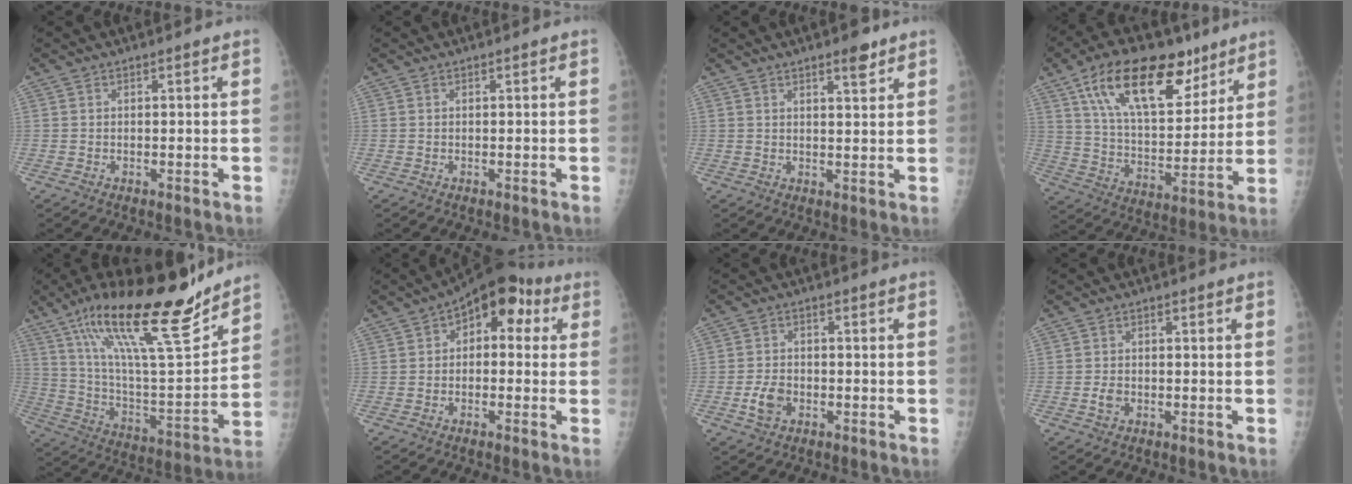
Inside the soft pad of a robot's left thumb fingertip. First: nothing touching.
{"total": 0.0}
{"total": 4.0, "force": [2.8, 1.1, 2.7], "torque": [-0.031, -0.017, 0.039]}
{"total": 22.2, "force": [12.6, 10.8, 14.7], "torque": [-0.209, -0.038, 0.220]}
{"total": 25.6, "force": [17.7, 5.5, 17.7], "torque": [-0.271, -0.069, 0.305]}
{"total": 9.7, "force": [2.5, 6.1, 7.1], "torque": [-0.052, 0.029, 0.021]}
{"total": 4.5, "force": [-1.6, 3.2, 2.8], "torque": [-0.049, 0.009, -0.030]}
{"total": 2.0, "force": [-0.6, 1.5, 1.2], "torque": [-0.018, 0.003, -0.011]}